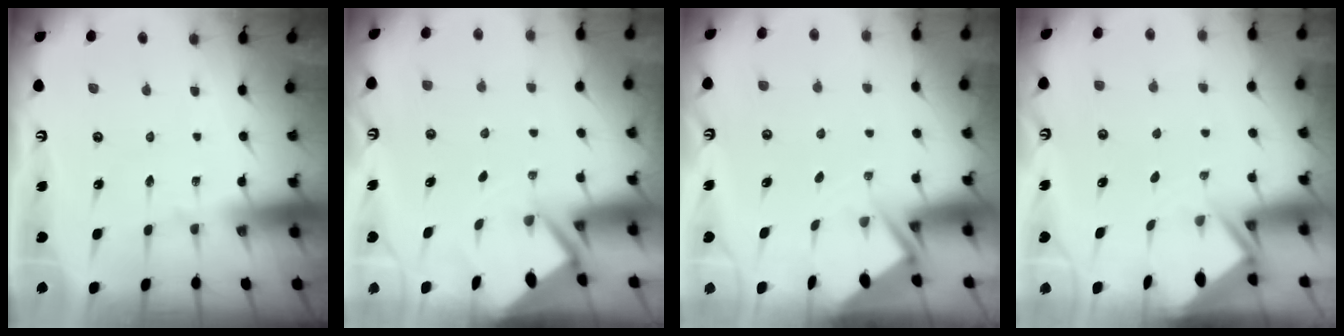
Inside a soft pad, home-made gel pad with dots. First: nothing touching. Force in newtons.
{"total": 3.0, "press": 3.0, "slide": 0.2}
{"total": 2.8, "press": 2.8, "slide": 0.4}
{"total": 2.4, "press": 2.4, "slide": 0.1}